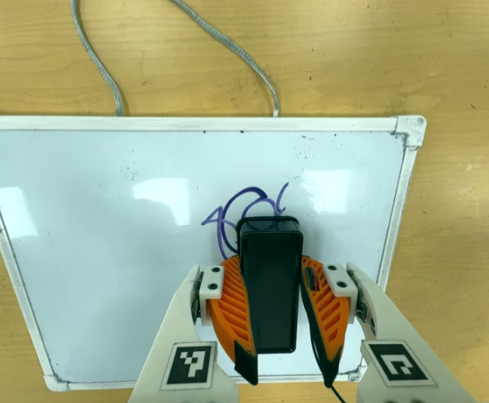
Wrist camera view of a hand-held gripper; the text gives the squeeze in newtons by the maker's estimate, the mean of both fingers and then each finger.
{"total": 12.6, "left": 12.3, "right": 12.9}